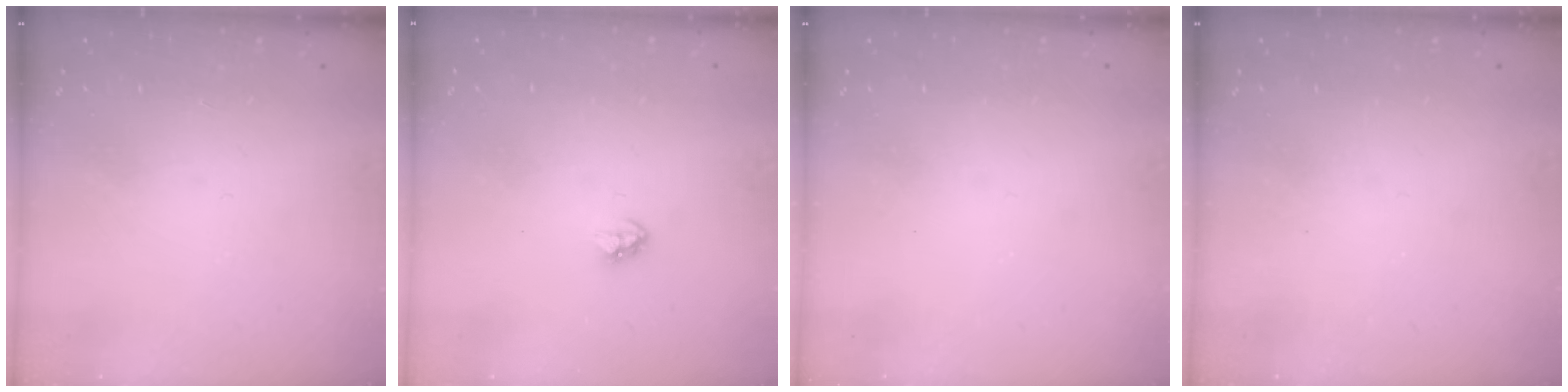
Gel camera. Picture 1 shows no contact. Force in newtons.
{"total": 2.9, "press": 2.9, "slide": 0.2}
{"total": 0.0}
{"total": 0.0}